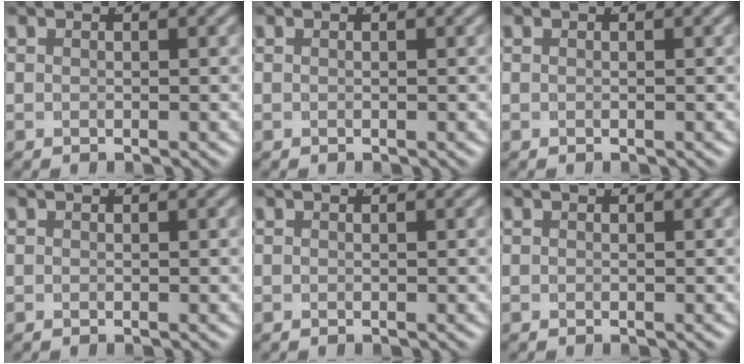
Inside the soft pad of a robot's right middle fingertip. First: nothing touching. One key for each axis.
{"total": 0.0}
{"total": 0.0}
{"total": 0.0}
{"total": 0.0}
{"total": 0.0}